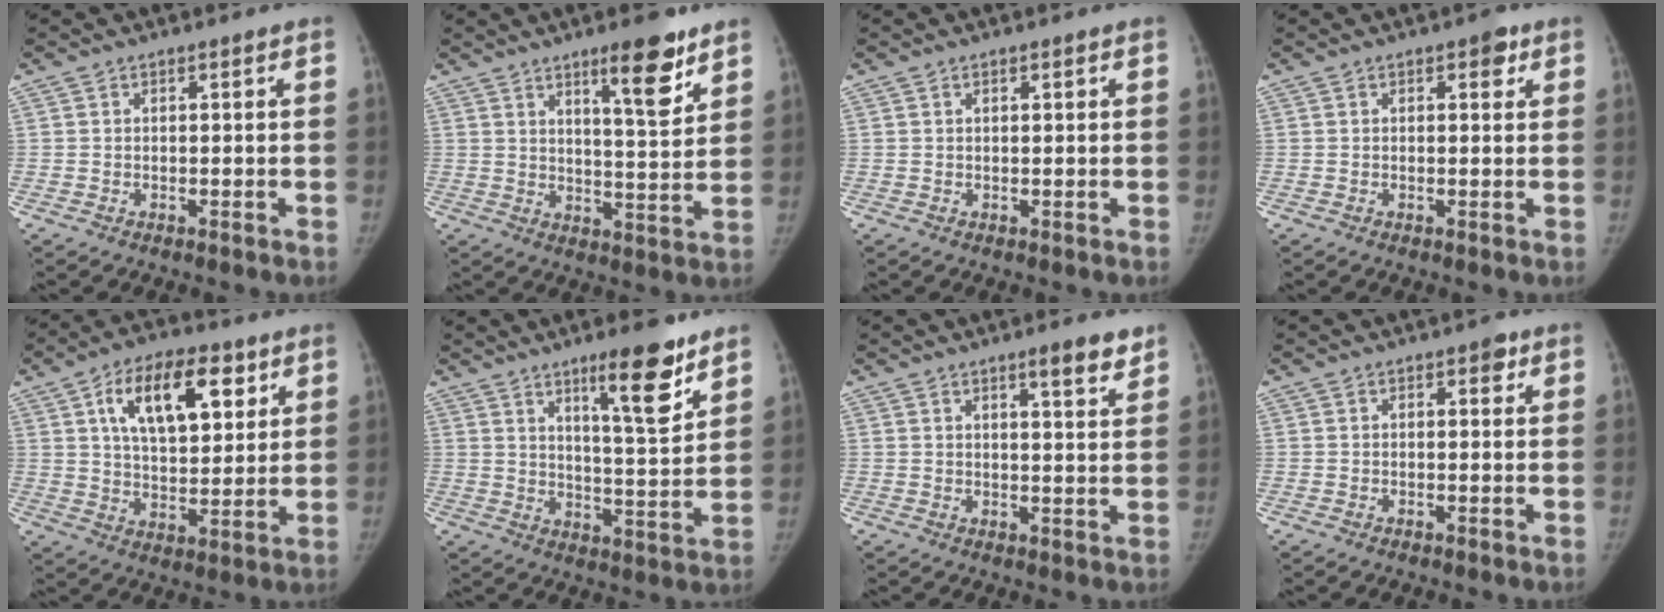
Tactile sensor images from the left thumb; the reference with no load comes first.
{"total": 10.2, "force": [6.6, 2.2, 7.5], "torque": [-0.093, -0.046, 0.099]}
{"total": 0.8, "force": [0.4, 0.2, 0.6], "torque": [-0.010, 0.000, 0.007]}
{"total": 2.5, "force": [1.3, 1.3, 1.7], "torque": [-0.010, -0.002, 0.013]}
{"total": 16.6, "force": [7.1, 8.4, 12.5], "torque": [-0.161, -0.019, 0.119]}
{"total": 12.2, "force": [7.9, 2.3, 9.1], "torque": [-0.118, -0.056, 0.124]}
{"total": 5.7, "force": [3.9, 1.0, 4.0], "torque": [-0.048, -0.025, 0.055]}
{"total": 2.0, "force": [1.0, 1.1, 1.3], "torque": [-0.006, -0.001, 0.010]}